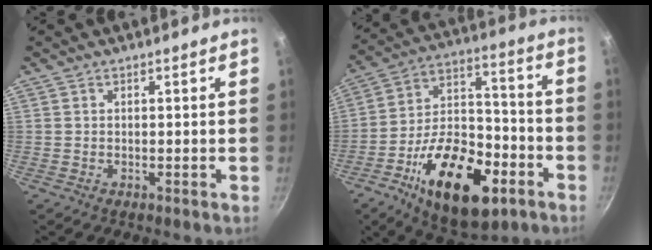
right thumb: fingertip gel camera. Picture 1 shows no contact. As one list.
[{"total": 24.3, "force": [-11.0, 12.5, 17.8], "torque": [-0.254, 0.054, -0.173]}]